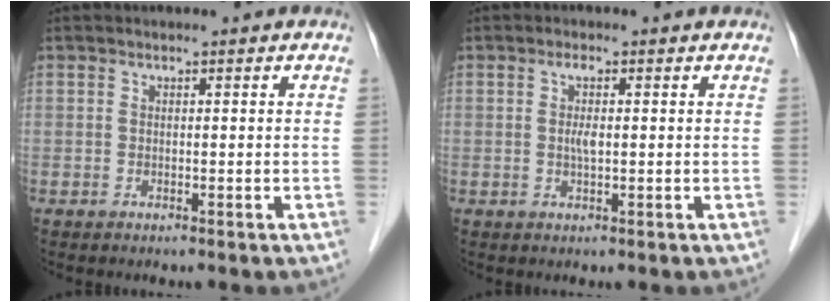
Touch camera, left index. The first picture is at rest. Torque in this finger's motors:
{"motor_torque": [0.44, 0.19, 0.06, 0.03]}